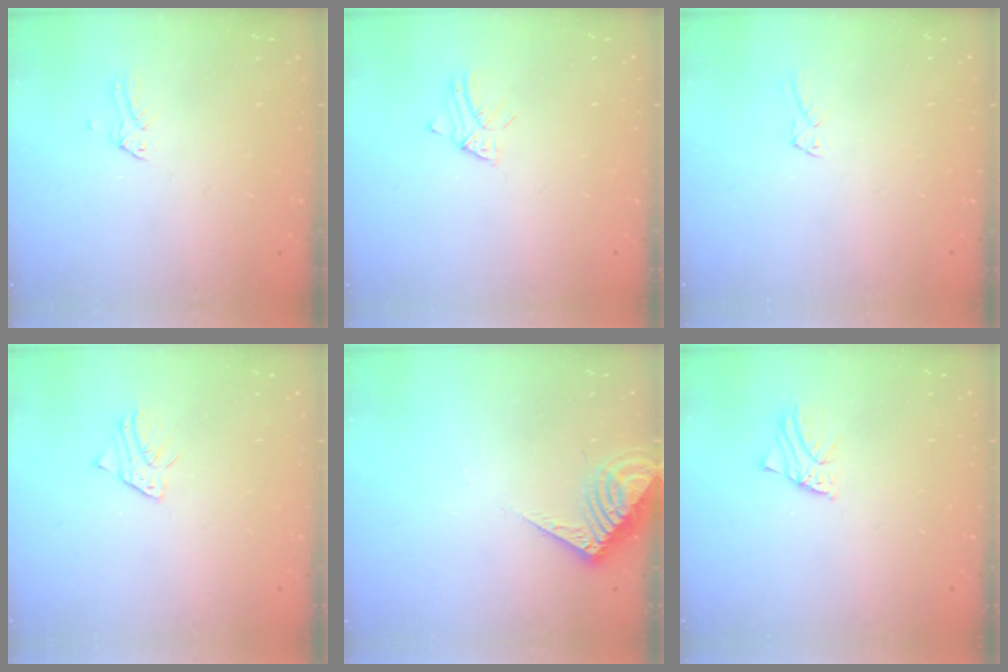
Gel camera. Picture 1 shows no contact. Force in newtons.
{"total": 1.6, "press": 1.6, "slide": 0.1}
{"total": 2.3, "press": 2.3, "slide": 0.3}
{"total": 1.2, "press": 1.2, "slide": 0.1}
{"total": 7.6, "press": 7.5, "slide": 1.1}
{"total": 0.9, "press": 0.9, "slide": 0.1}